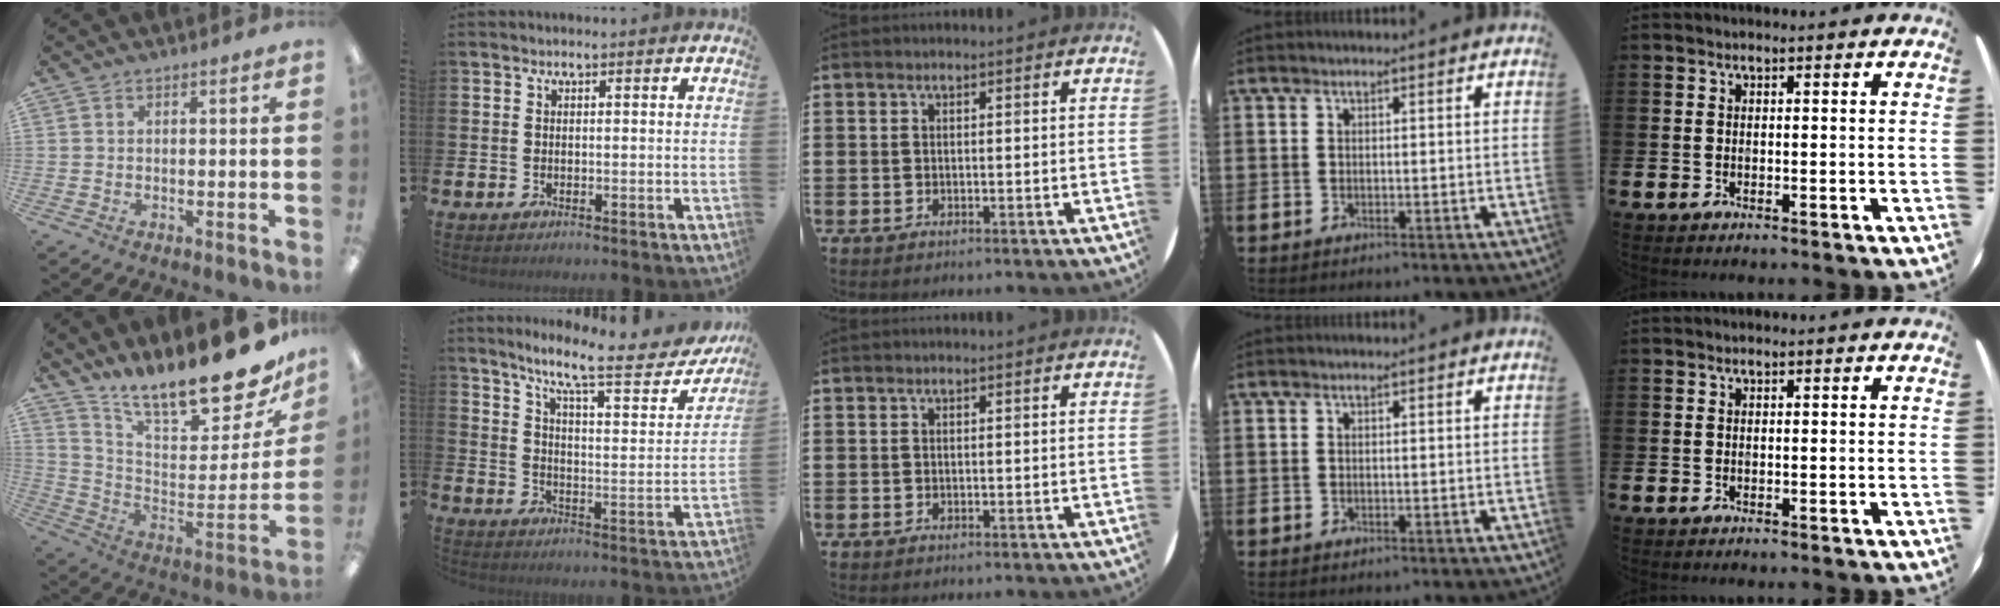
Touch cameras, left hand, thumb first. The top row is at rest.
{"thumb": {"total": 17.7, "force": [15.0, 4.0, 8.6], "torque": [-0.116, -0.127, 0.247]}, "index": {"total": 10.9, "force": [8.8, 1.7, 6.2], "torque": [-0.131, -0.052, 0.138]}}